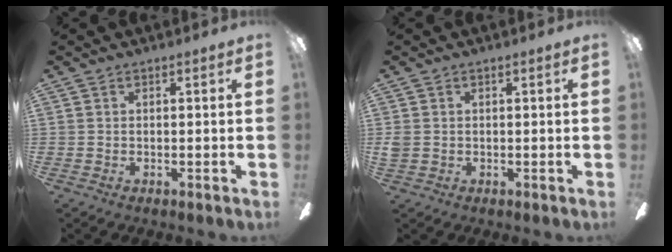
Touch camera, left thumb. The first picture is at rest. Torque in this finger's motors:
{"motor_torque": [0.06, 0.13, 0.19, -0.27, 0.00]}